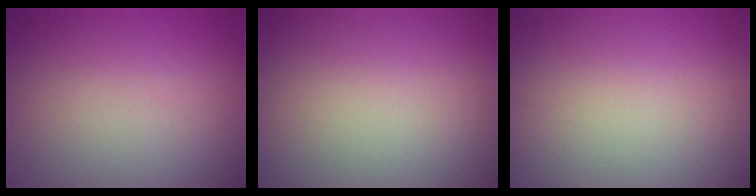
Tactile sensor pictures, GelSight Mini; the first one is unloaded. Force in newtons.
{"total": 0.0}
{"total": 0.0}